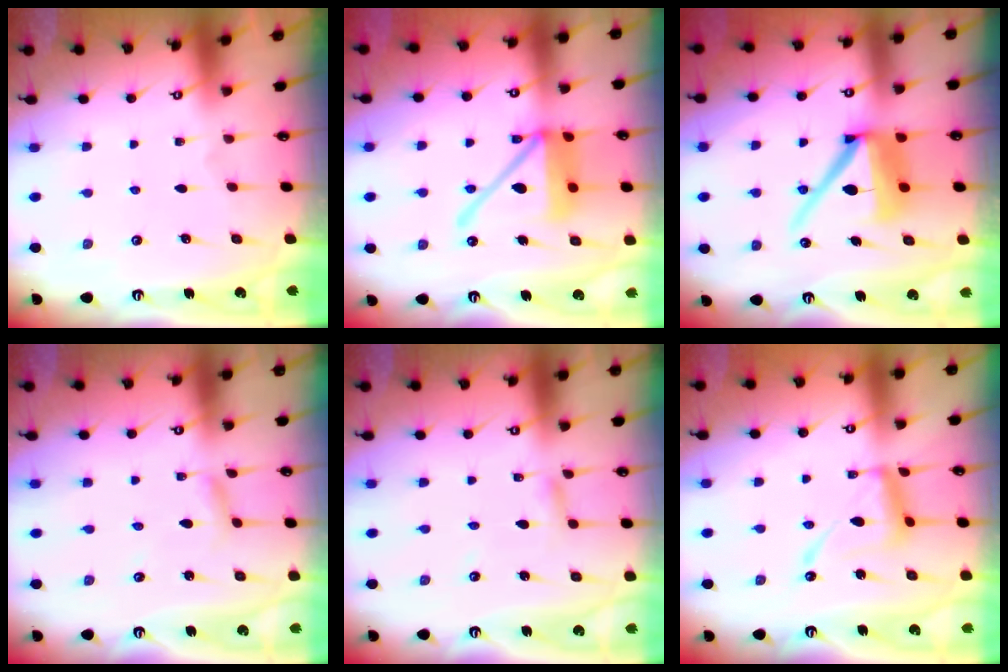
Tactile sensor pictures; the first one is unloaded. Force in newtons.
{"total": 16.2, "press": 16.1, "slide": 1.9}
{"total": 14.3, "press": 14.2, "slide": 1.5}
{"total": 3.4, "press": 3.4, "slide": 0.4}
{"total": 3.0, "press": 3.0, "slide": 0.2}
{"total": 13.2, "press": 13.2, "slide": 1.0}